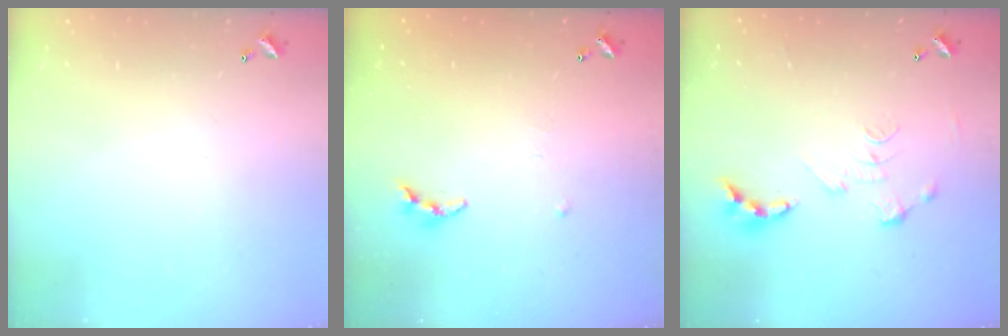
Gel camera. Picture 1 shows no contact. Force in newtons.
{"total": 4.0, "press": 3.9, "slide": 0.5}
{"total": 0.0}